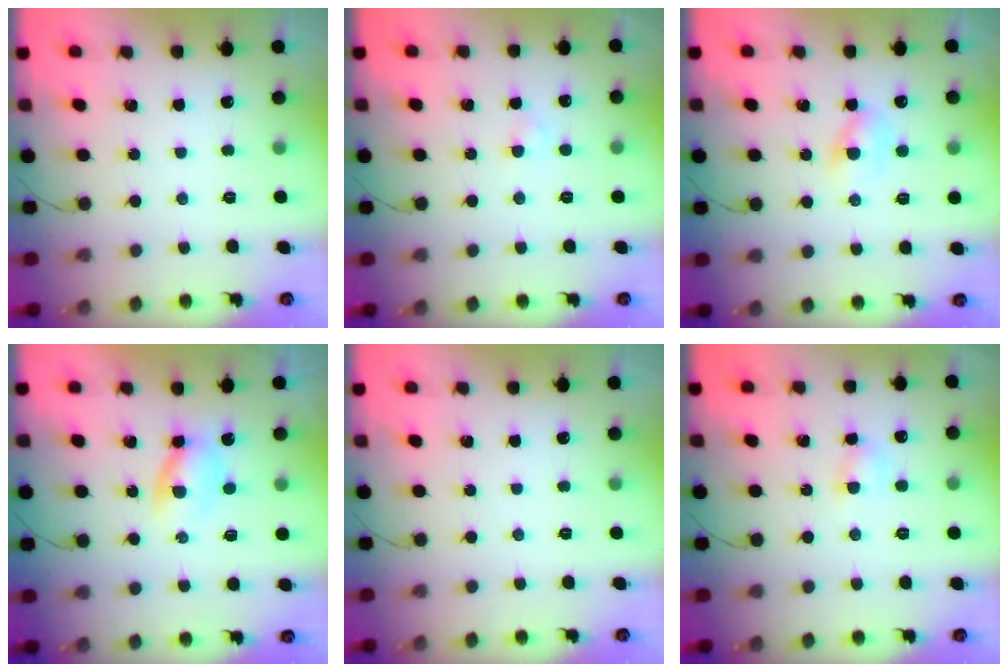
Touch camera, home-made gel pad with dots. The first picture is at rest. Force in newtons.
{"total": 1.6, "press": 1.4, "slide": 0.9}
{"total": 2.7, "press": 2.5, "slide": 0.9}
{"total": 3.3, "press": 3.0, "slide": 1.3}
{"total": 0.0}
{"total": 4.3, "press": 4.1, "slide": 1.3}